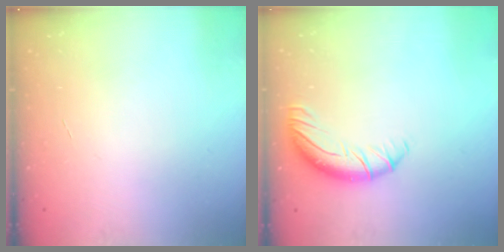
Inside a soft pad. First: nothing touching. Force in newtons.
{"total": 10.0, "press": 9.9, "slide": 1.6}